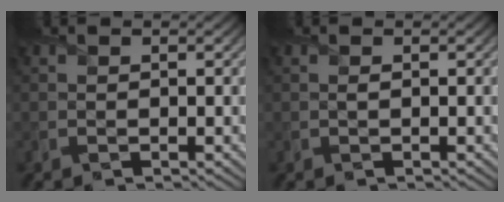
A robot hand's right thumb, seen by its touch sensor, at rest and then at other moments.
{"total": 0.0}